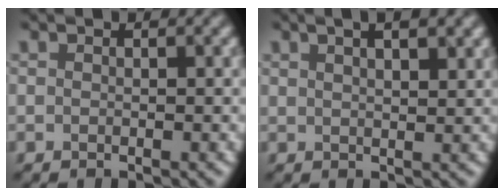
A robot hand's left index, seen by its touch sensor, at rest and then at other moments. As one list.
[{"total": 6.0, "force": [3.6, 2.6, 4.1], "torque": [-0.033, 0.032, 0.027]}]